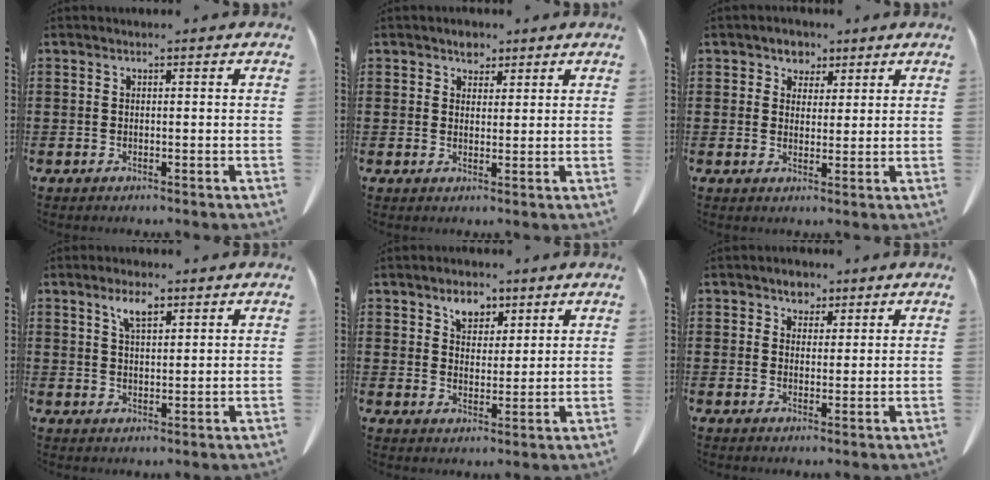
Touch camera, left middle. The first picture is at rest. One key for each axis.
{"total": 2.7, "fx": 2.1, "fy": 1.6, "fz": 0.5, "tx": -0.008, "ty": 0.004, "tz": 0.038}
{"total": 3.2, "fx": 2.1, "fy": 2.4, "fz": 0.3, "tx": -0.022, "ty": 0.010, "tz": 0.037}
{"total": 4.2, "fx": 2.7, "fy": 1.3, "fz": 2.9, "tx": -0.057, "ty": 0.001, "tz": 0.046}
{"total": 4.6, "fx": 3.3, "fy": 2.8, "fz": 1.6, "tx": -0.028, "ty": 0.001, "tz": 0.058}
{"total": 3.1, "fx": 2.3, "fy": 2.0, "fz": 0.4, "tx": -0.012, "ty": 0.007, "tz": 0.040}